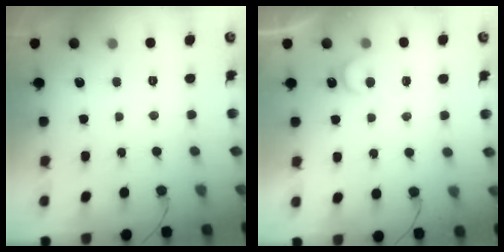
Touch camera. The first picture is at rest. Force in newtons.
{"total": 5.4, "press": 5.4, "slide": 0.6}